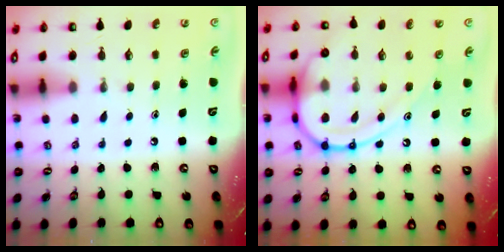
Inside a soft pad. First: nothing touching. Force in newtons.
{"total": 15.9, "press": 15.9, "slide": 1.1}